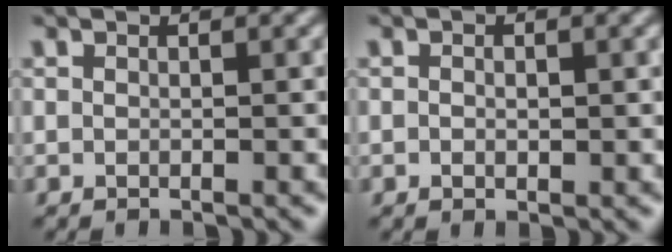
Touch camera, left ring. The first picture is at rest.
{"total": 1.0, "force": [0.0, 0.6, 0.8], "torque": [-0.012, -0.002, -0.001]}